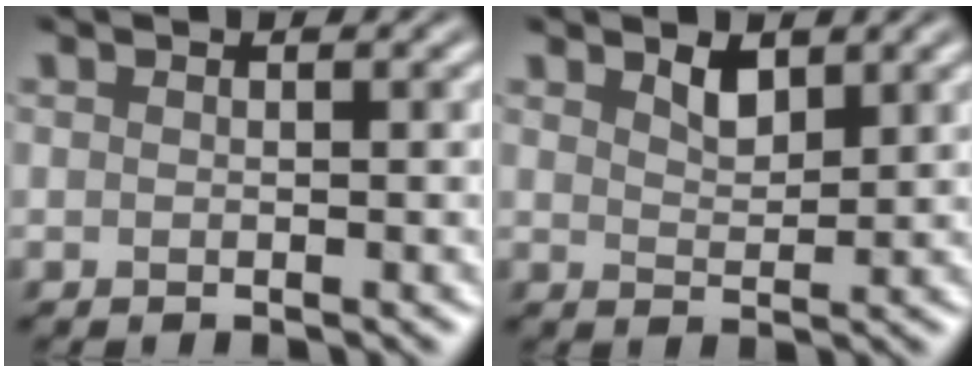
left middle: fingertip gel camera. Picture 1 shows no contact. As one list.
[{"total": 1.6, "force": [1.5, 0.4, 0.5], "torque": [-0.014, 0.004, 0.032]}]